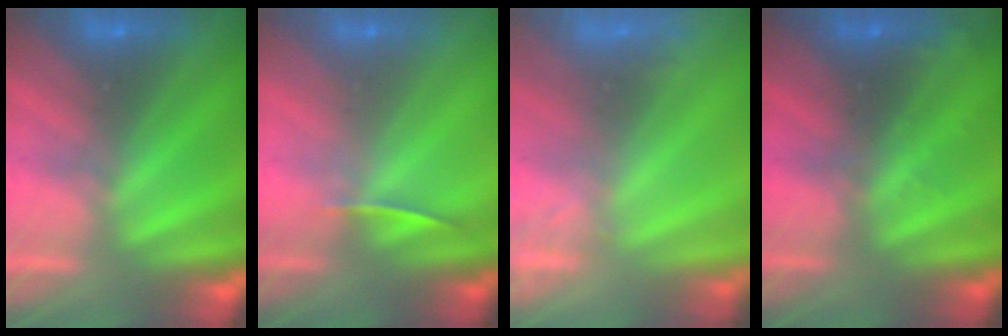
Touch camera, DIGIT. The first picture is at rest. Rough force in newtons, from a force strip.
{"total": 1.3}
{"total": 2.6}
{"total": 2.7}